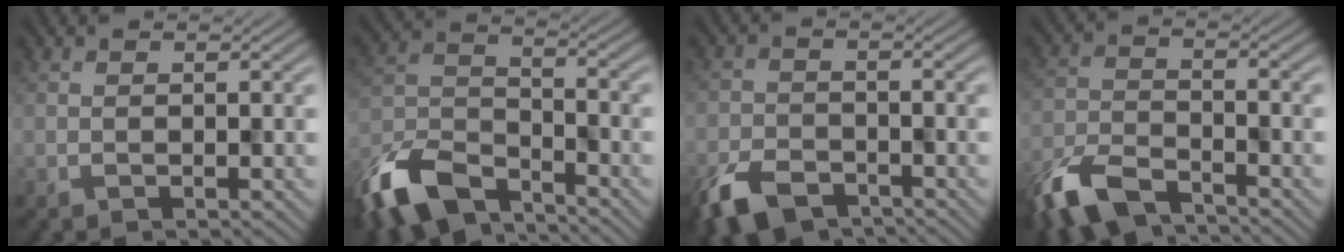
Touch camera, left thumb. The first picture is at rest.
{"total": 11.3, "force": [-10.1, 3.4, 3.6], "torque": [-0.082, -0.013, -0.183]}
{"total": 6.8, "force": [-6.1, 2.4, 1.9], "torque": [-0.046, -0.016, -0.094]}
{"total": 8.5, "force": [-7.9, 1.8, 2.4], "torque": [-0.060, -0.014, -0.137]}